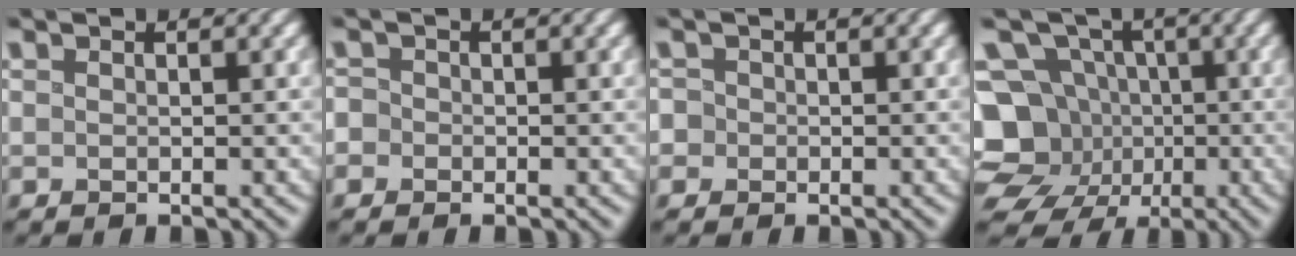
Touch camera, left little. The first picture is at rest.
{"total": 3.2, "force": [-0.8, 3.0, 0.8], "torque": [-0.003, 0.017, -0.041]}
{"total": 3.5, "force": [-0.1, 3.3, 1.1], "torque": [-0.018, 0.027, -0.024]}
{"total": 14.5, "force": [-4.4, 12.7, 5.4], "torque": [-0.122, -0.011, -0.094]}